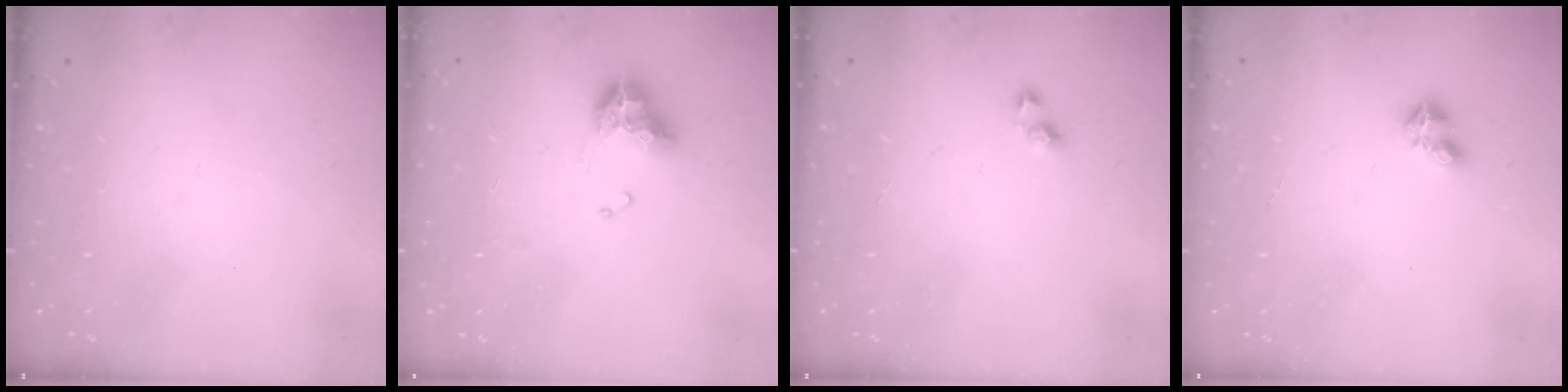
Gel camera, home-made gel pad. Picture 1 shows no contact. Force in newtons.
{"total": 9.1, "press": 9.0, "slide": 1.0}
{"total": 2.4, "press": 2.0, "slide": 1.3}
{"total": 3.2, "press": 3.2, "slide": 0.5}